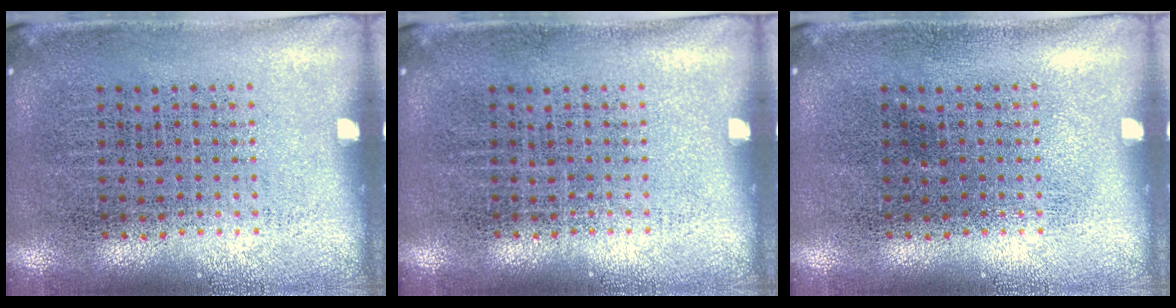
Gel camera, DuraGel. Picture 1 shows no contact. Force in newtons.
{"total": 0.0}
{"total": 0.0}